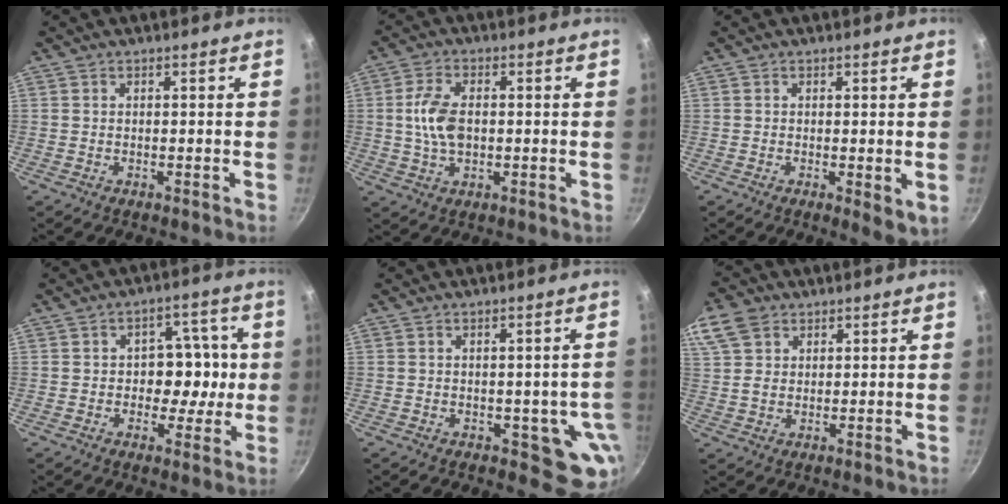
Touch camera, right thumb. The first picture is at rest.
{"total": 7.7, "force": [0.2, 4.6, 6.2], "torque": [-0.119, 0.010, 0.001]}
{"total": 3.5, "force": [-0.1, 1.5, 3.2], "torque": [-0.046, -0.012, -0.001]}
{"total": 9.2, "force": [-0.4, 7.1, 5.8], "torque": [-0.023, 0.013, -0.010]}
{"total": 7.4, "force": [-1.2, 4.5, 5.7], "torque": [-0.028, 0.003, -0.011]}
{"total": 9.5, "force": [4.7, 6.8, 4.6], "torque": [-0.090, 0.006, 0.089]}